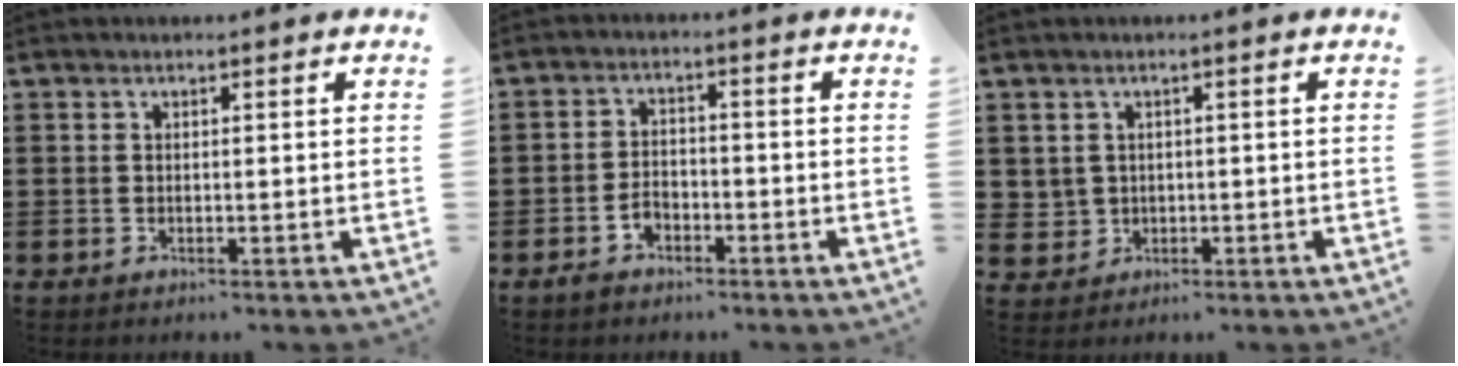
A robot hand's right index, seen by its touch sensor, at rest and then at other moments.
{"total": 3.0, "force": [-1.9, 1.8, 1.5], "torque": [-0.037, 0.002, -0.041]}
{"total": 1.7, "force": [0.2, 1.7, 0.1], "torque": [-0.012, 0.007, 0.003]}